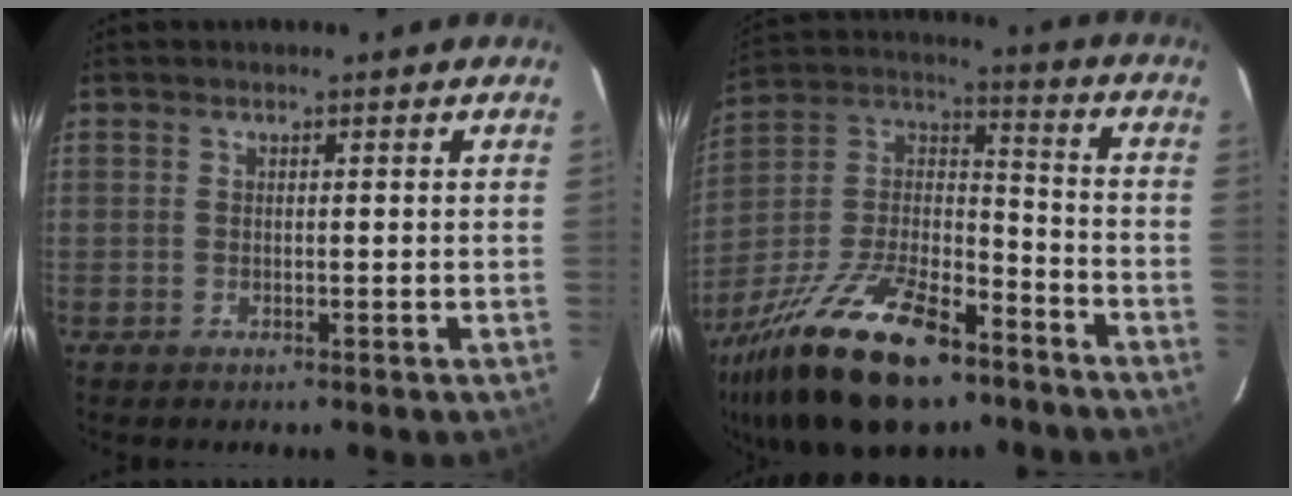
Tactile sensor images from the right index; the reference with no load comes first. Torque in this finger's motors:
{"motor_torque": [1.85, -0.29, 1.05, 0.21]}